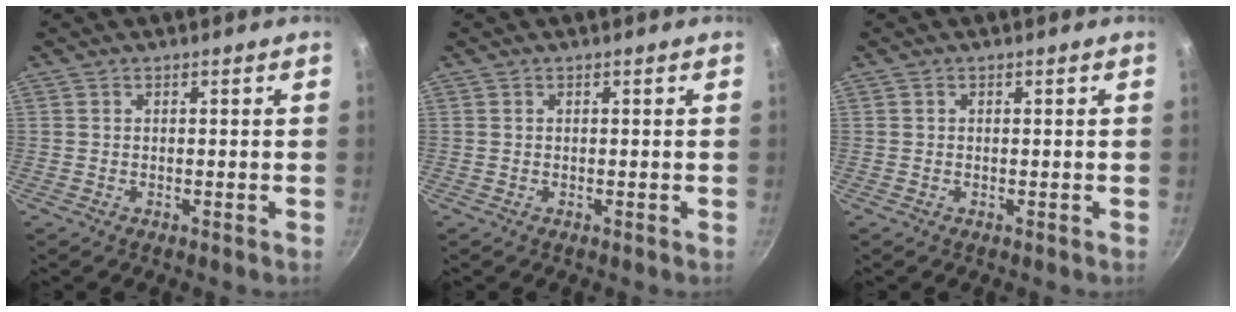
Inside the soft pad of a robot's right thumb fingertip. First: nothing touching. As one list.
[{"total": 0.0}, {"total": 0.0}]